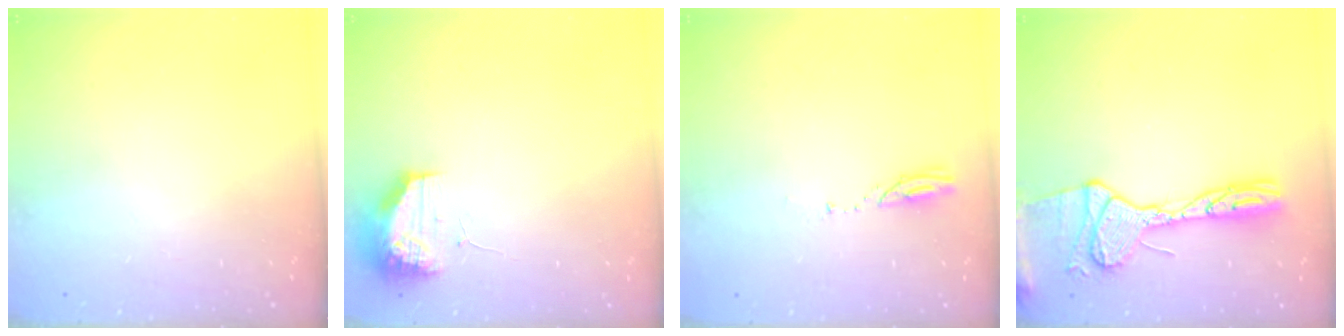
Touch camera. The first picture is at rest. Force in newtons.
{"total": 9.7, "press": 9.6, "slide": 1.5}
{"total": 3.4, "press": 3.4, "slide": 0.3}
{"total": 16.8, "press": 16.1, "slide": 4.6}